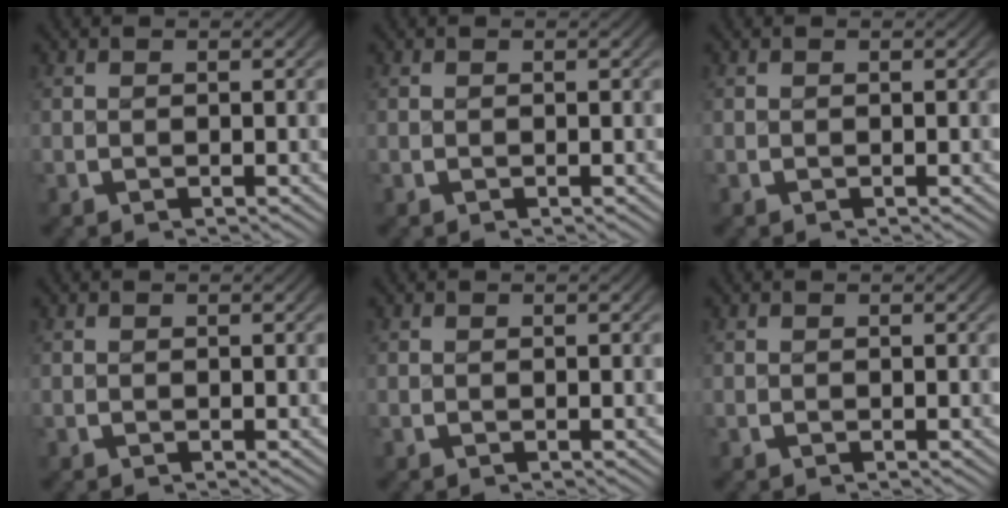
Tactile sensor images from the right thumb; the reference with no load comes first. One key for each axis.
{"total": 0.0}
{"total": 0.0}
{"total": 0.0}
{"total": 0.0}
{"total": 0.0}